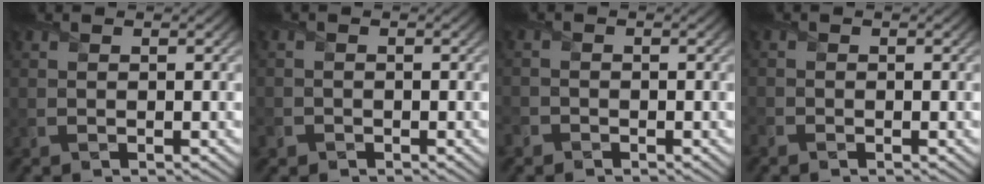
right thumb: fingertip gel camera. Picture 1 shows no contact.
{"total": 1.5, "force": [-1.0, 1.1, 0.2], "torque": [-0.002, -0.004, -0.025]}
{"total": 1.6, "force": [-1.2, 1.0, 0.2], "torque": [-0.006, -0.003, -0.032]}
{"total": 1.0, "force": [-0.9, 0.4, 0.1], "torque": [-0.005, -0.004, -0.024]}